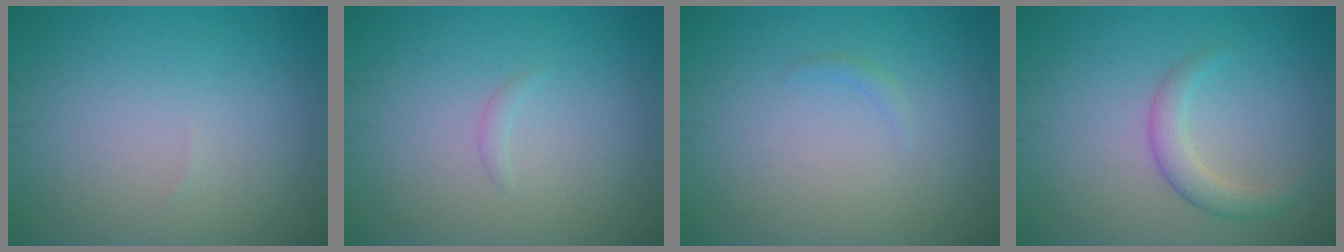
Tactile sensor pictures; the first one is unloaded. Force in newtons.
{"total": 0.5, "press": 0.5, "slide": 0.1}
{"total": 0.5, "press": 0.5, "slide": 0.1}
{"total": 2.3, "press": 2.3, "slide": 0.1}